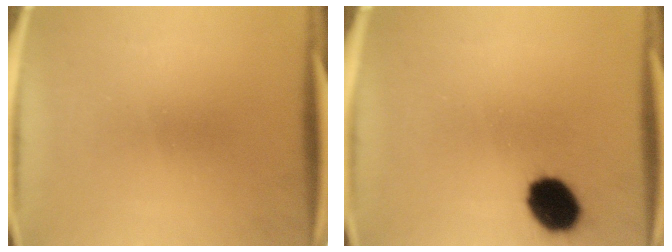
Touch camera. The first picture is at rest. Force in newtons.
{"total": 10.3}